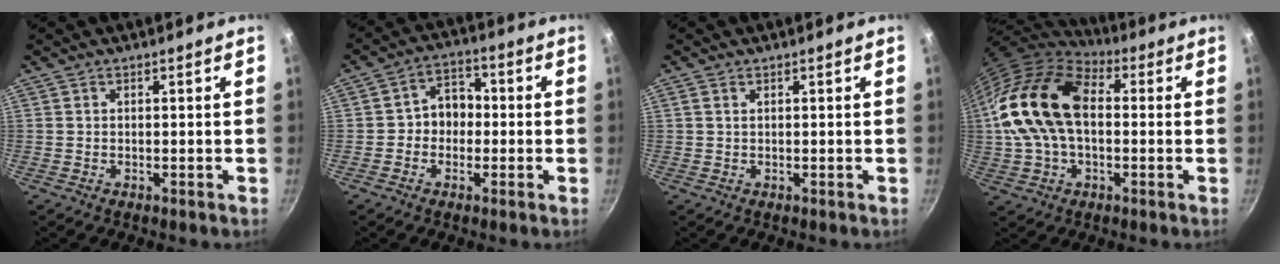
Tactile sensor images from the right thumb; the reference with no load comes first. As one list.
[{"total": 6.5, "force": [-0.7, 5.4, 3.5], "torque": [-0.011, 0.022, -0.022]}, {"total": 0.9, "force": [0.4, 0.5, 0.7], "torque": [-0.014, 0.002, 0.007]}, {"total": 20.2, "force": [1.4, 13.1, 15.3], "torque": [-0.285, 0.035, 0.016]}]